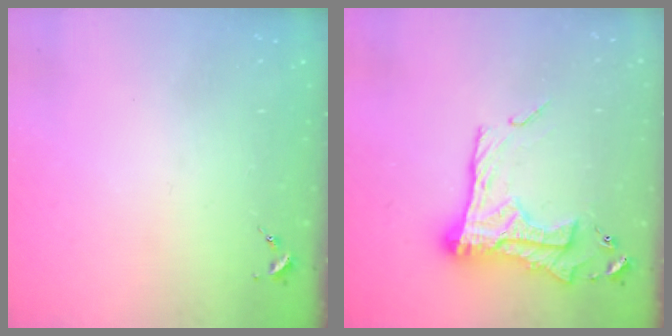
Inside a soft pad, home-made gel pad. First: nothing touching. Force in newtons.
{"total": 17.5, "press": 17.4, "slide": 1.5}